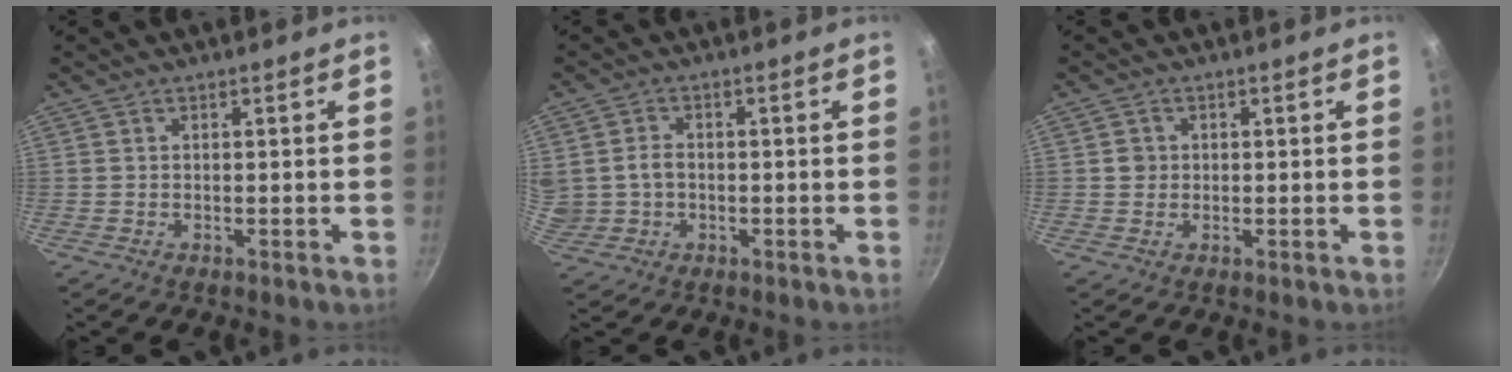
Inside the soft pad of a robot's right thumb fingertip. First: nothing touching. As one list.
[{"total": 7.3, "force": [0.1, 5.9, 4.4], "torque": [-0.085, 0.014, 0.005]}, {"total": 1.9, "force": [0.1, 1.8, 0.5], "torque": [-0.001, 0.006, 0.001]}]